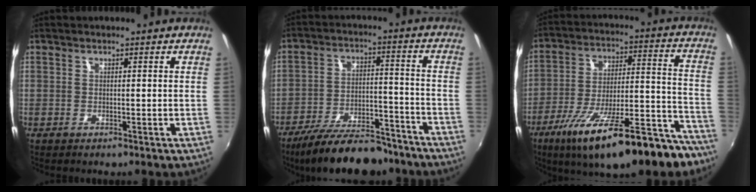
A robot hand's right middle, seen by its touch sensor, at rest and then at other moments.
{"total": 19.4, "force": [-15.9, 6.1, 9.4], "torque": [-0.173, -0.011, -0.230]}
{"total": 26.1, "force": [-18.7, 6.5, 16.9], "torque": [-0.265, -0.032, -0.274]}